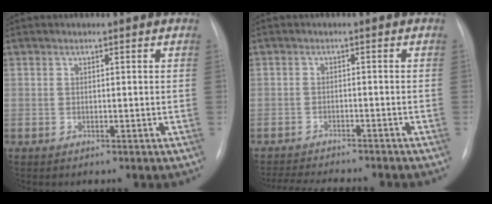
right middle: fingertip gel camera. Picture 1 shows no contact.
{"total": 10.8, "force": [-9.8, 1.9, 3.9], "torque": [-0.060, -0.007, -0.135]}